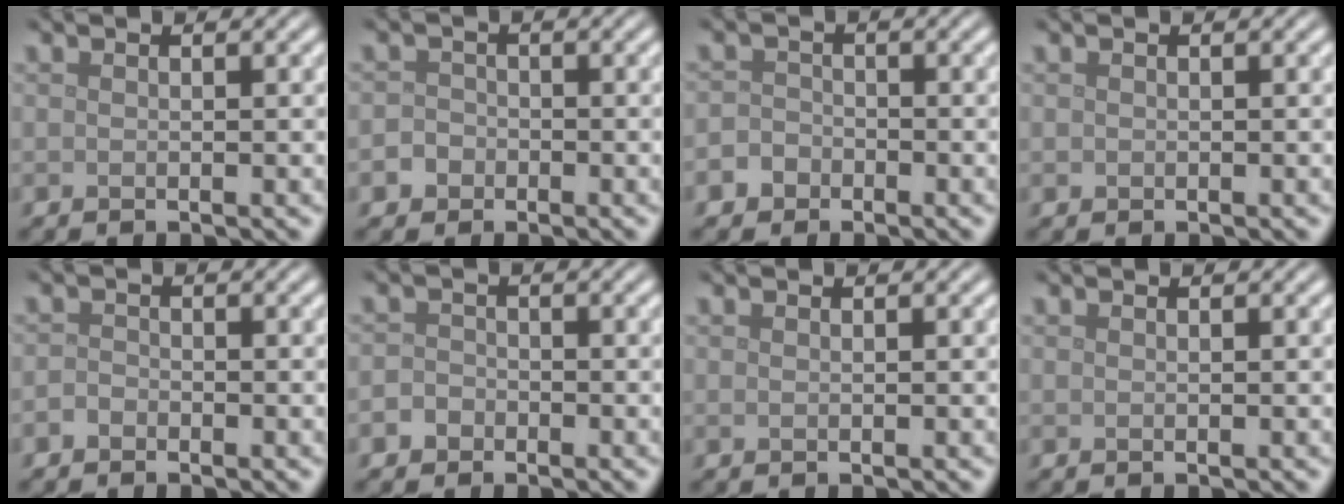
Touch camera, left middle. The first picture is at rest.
{"total": 2.0, "force": [-0.9, 1.7, 0.4], "torque": [0.008, 0.006, -0.023]}
{"total": 2.3, "force": [-1.3, 1.8, 0.5], "torque": [0.010, 0.005, -0.029]}
{"total": 0.0}
{"total": 1.0, "force": [-0.7, 0.6, 0.2], "torque": [-0.004, 0.002, -0.017]}
{"total": 1.7, "force": [-0.9, 1.4, 0.4], "torque": [0.008, 0.005, -0.021]}
{"total": 0.0}
{"total": 0.0}